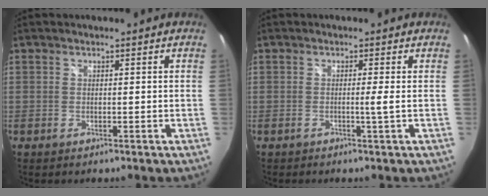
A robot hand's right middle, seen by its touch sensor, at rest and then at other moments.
{"total": 1.2, "force": [-0.2, -0.6, 1.0], "torque": [-0.008, -0.008, -0.006]}